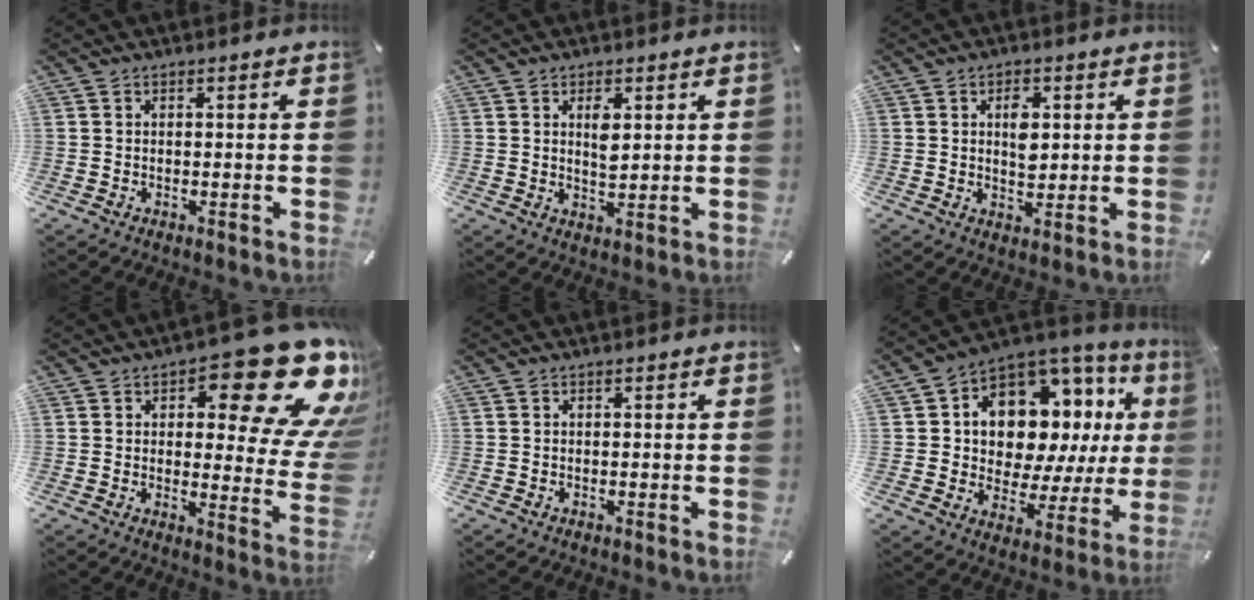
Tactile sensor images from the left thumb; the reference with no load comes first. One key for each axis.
{"total": 4.1, "fx": 1.6, "fy": 2.1, "fz": 3.2, "tx": -0.046, "ty": -0.006, "tz": 0.022}
{"total": 4.9, "fx": 1.2, "fy": 3.2, "fz": 3.5, "tx": -0.043, "ty": -0.006, "tz": 0.012}
{"total": 24.5, "fx": 12.9, "fy": 9.5, "fz": 18.6, "tx": -0.230, "ty": -0.086, "tz": 0.210}
{"total": 0.0}
{"total": 13.3, "fx": 5.6, "fy": 9.4, "fz": 7.6, "tx": -0.123, "ty": -0.053, "tz": 0.103}